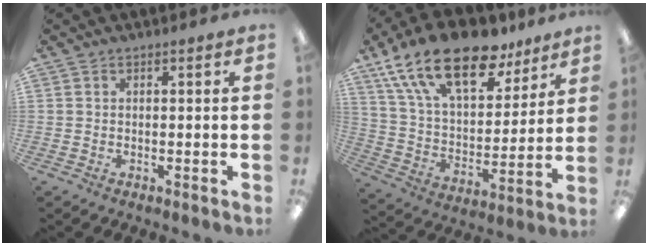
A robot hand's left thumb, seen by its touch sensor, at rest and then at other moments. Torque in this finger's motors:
{"motor_torque": [0.55, 0.60, 1.57, -1.20, 0.35]}